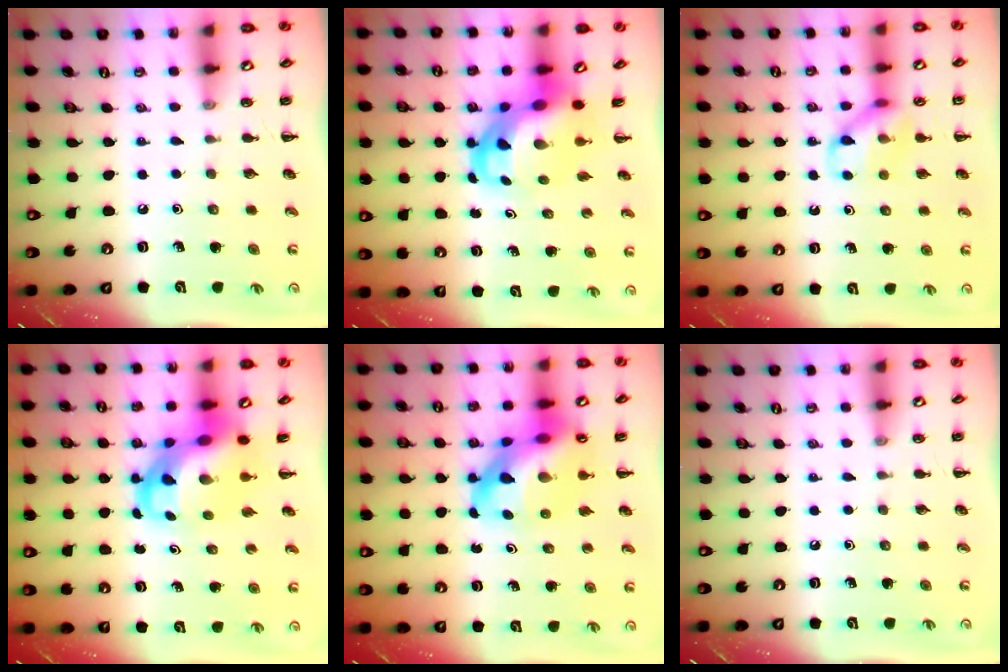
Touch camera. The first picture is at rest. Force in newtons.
{"total": 7.8, "press": 7.6, "slide": 2.0}
{"total": 11.5, "press": 11.4, "slide": 1.6}
{"total": 8.9, "press": 8.5, "slide": 2.3}
{"total": 16.0, "press": 15.4, "slide": 4.1}
{"total": 0.0}